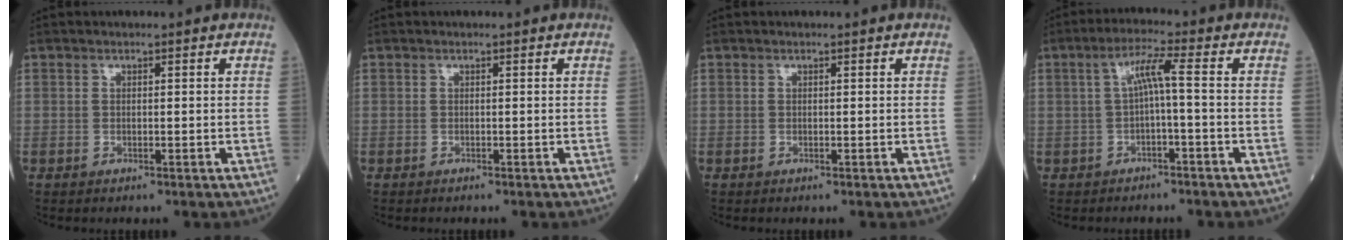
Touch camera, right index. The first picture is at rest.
{"total": 0.0}
{"total": 0.0}
{"total": 4.4, "force": [-0.1, -0.1, 4.4], "torque": [-0.082, 0.019, 0.001]}